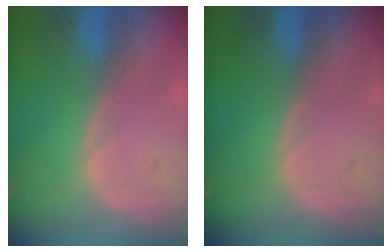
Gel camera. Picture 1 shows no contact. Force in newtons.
{"total": 0.0}